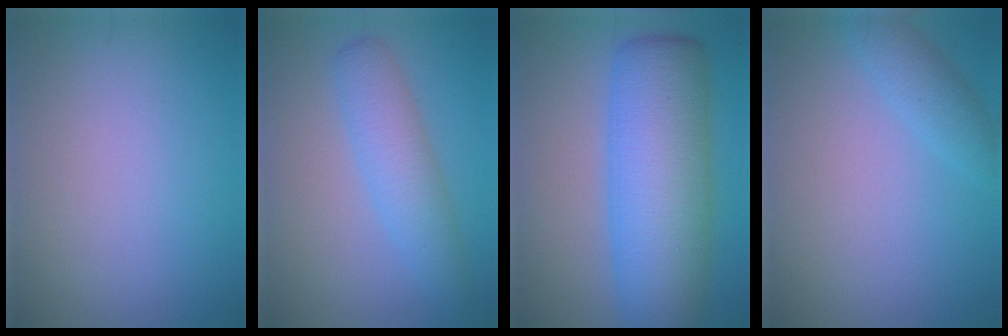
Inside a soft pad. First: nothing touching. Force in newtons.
{"total": 4.0, "press": 4.0, "slide": 0.1}
{"total": 11.5, "press": 11.5, "slide": 0.3}
{"total": 2.4, "press": 2.4, "slide": 0.1}